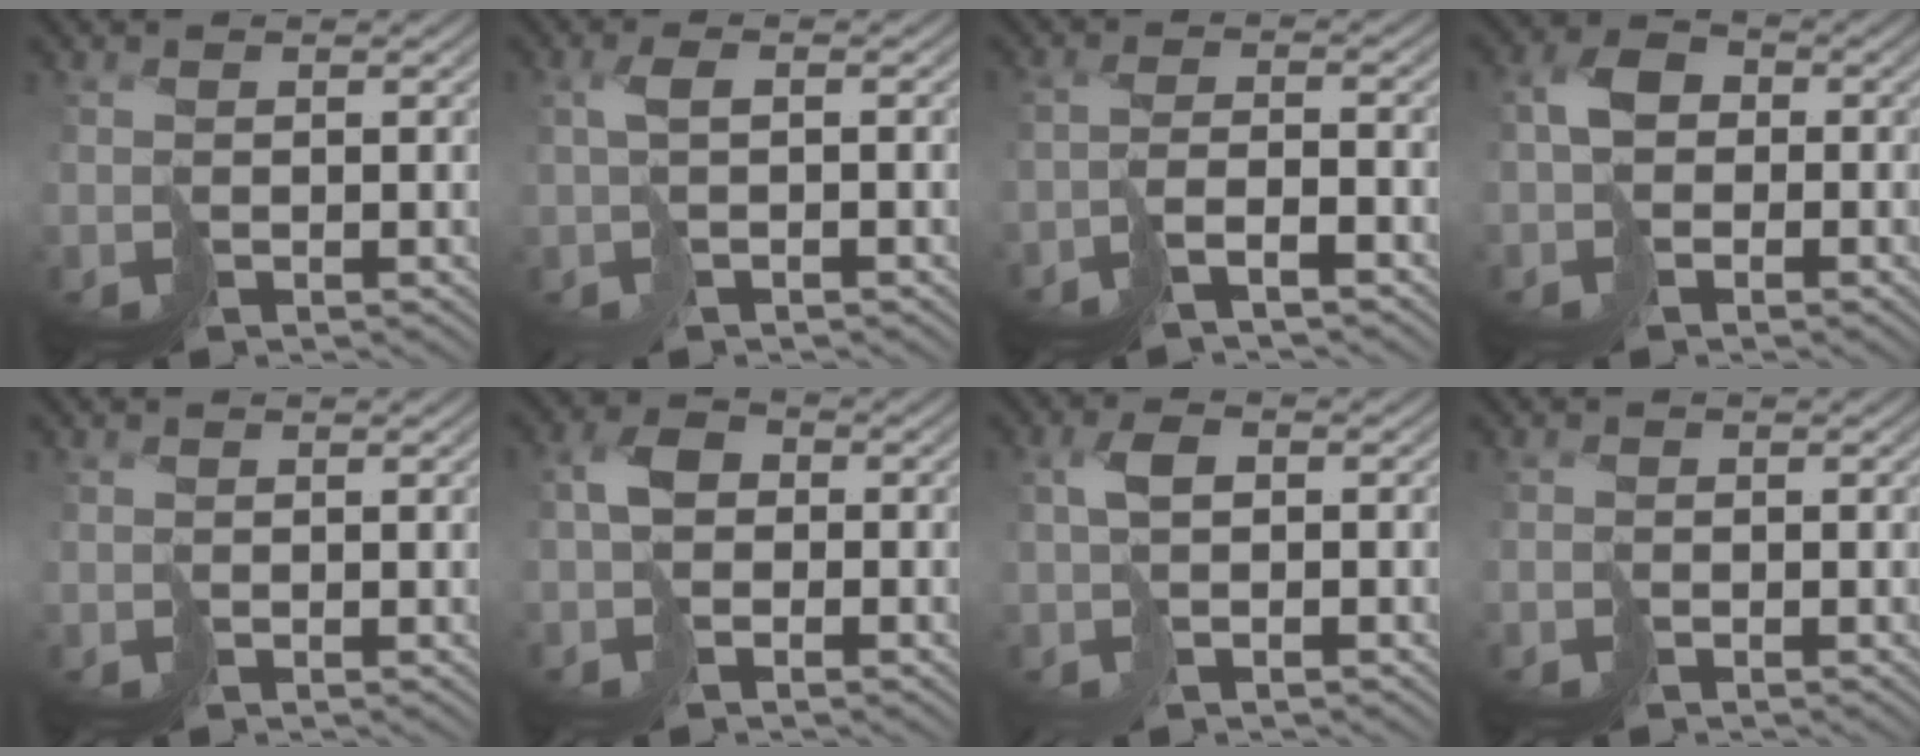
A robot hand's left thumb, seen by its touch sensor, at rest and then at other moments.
{"total": 2.4, "force": [0.0, 0.4, 2.3], "torque": [-0.047, 0.007, -0.003]}
{"total": 4.6, "force": [-3.2, 0.8, 3.1], "torque": [-0.063, 0.001, -0.068]}
{"total": 4.3, "force": [-1.1, 3.3, 2.6], "torque": [-0.055, 0.006, -0.031]}
{"total": 0.7, "force": [0.4, 0.4, 0.3], "torque": [-0.009, -0.001, 0.006]}
{"total": 3.8, "force": [-1.0, 2.8, 2.4], "torque": [-0.049, 0.006, -0.031]}
{"total": 2.7, "force": [-0.2, 1.3, 2.3], "torque": [-0.048, 0.006, -0.006]}
{"total": 0.8, "force": [-0.6, 0.5, 0.2], "torque": [-0.002, 0.001, -0.016]}